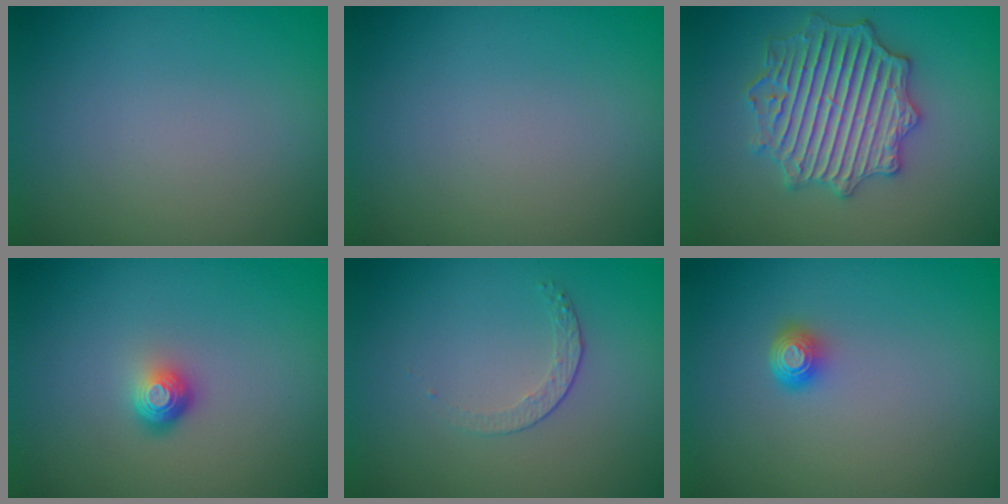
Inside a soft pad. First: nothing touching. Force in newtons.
{"total": 0.0}
{"total": 5.2, "press": 5.1, "slide": 0.9}
{"total": 1.8, "press": 1.2, "slide": 1.3}
{"total": 1.4, "press": 0.7, "slide": 1.2}
{"total": 1.6, "press": 1.2, "slide": 1.2}